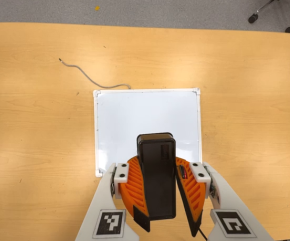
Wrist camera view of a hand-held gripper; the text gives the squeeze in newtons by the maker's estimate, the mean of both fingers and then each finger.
{"total": 10.6, "left": 10.8, "right": 10.5}